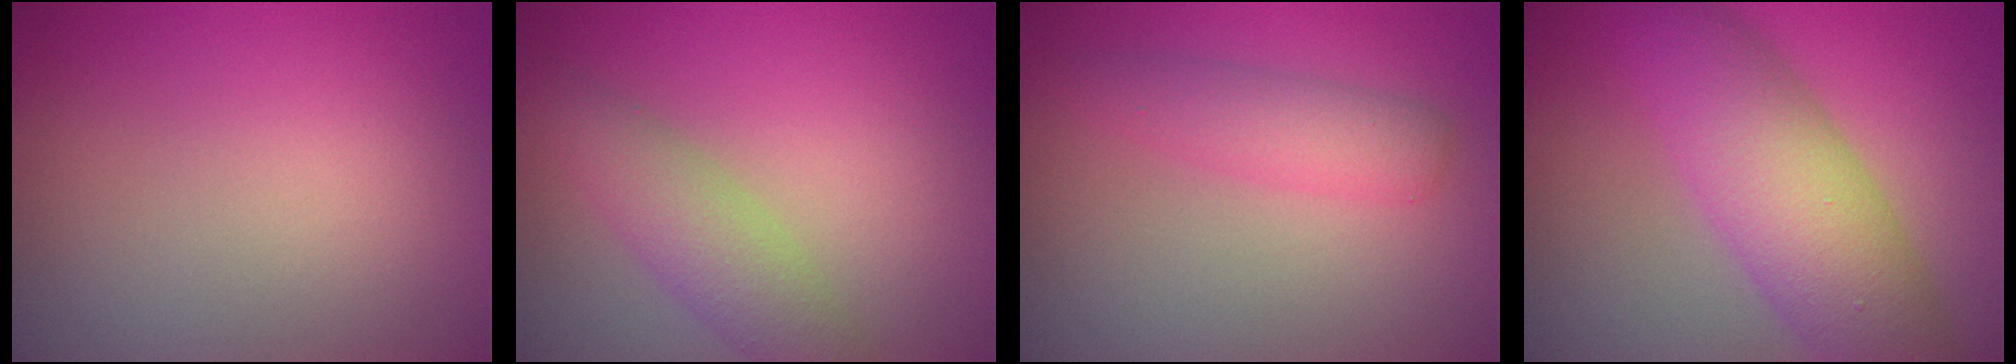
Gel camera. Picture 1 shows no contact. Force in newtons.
{"total": 3.8, "press": 3.8, "slide": 0.1}
{"total": 2.9, "press": 2.9, "slide": 0.1}
{"total": 8.6, "press": 8.6, "slide": 0.2}